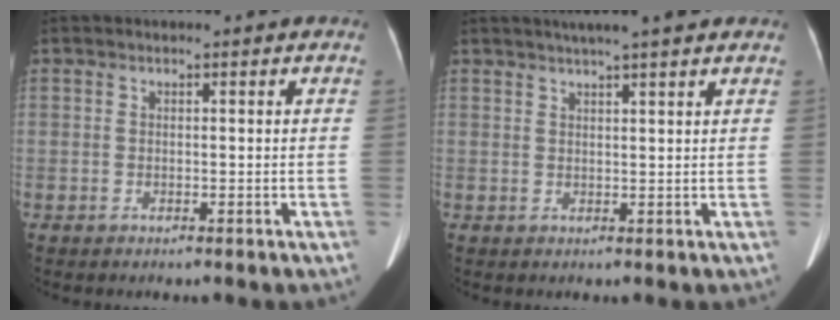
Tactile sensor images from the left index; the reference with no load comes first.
{"total": 7.2, "force": [5.8, 0.2, 4.1], "torque": [-0.059, 0.026, 0.078]}